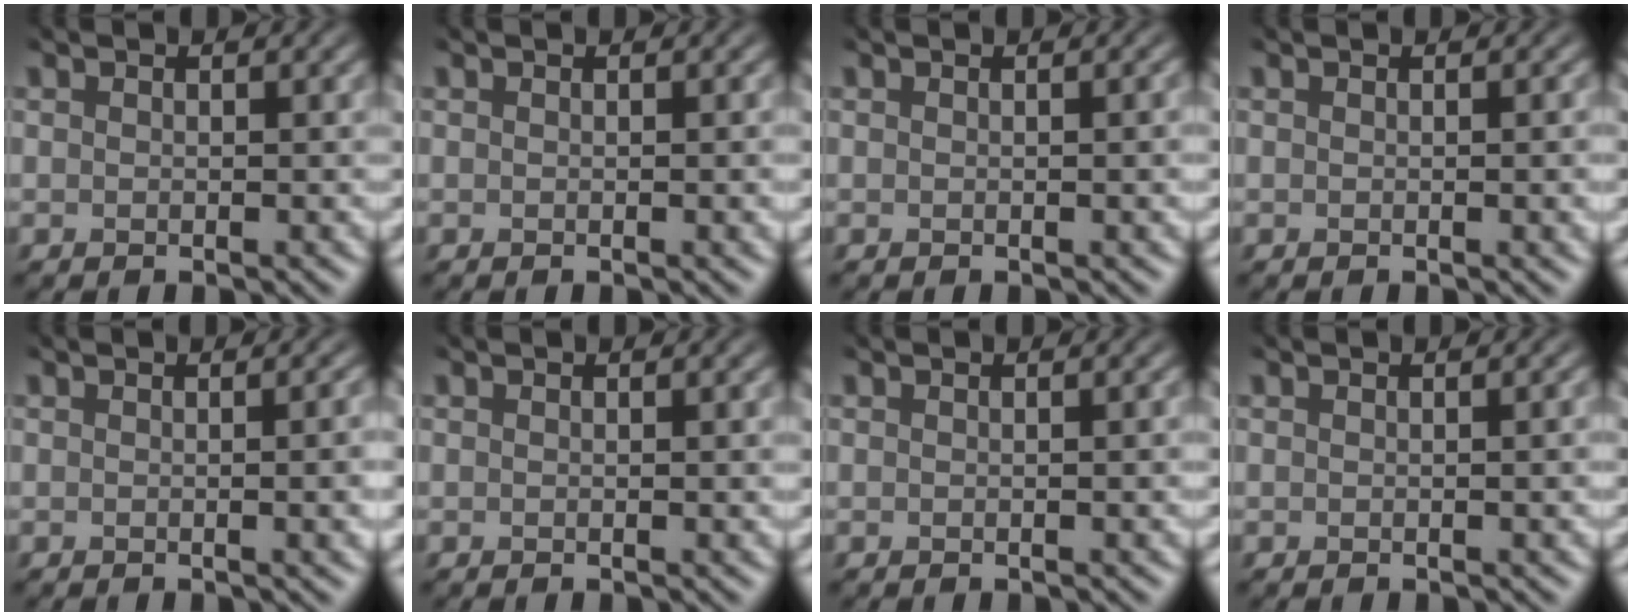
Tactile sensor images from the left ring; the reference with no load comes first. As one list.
[{"total": 1.3, "force": [0.1, 0.5, 1.2], "torque": [-0.010, 0.002, 0.000]}, {"total": 2.4, "force": [0.4, 0.9, 2.1], "torque": [-0.016, 0.008, -0.002]}, {"total": 2.7, "force": [0.3, 1.0, 2.4], "torque": [-0.021, 0.005, 0.001]}, {"total": 7.0, "force": [1.1, 3.5, 6.0], "torque": [-0.020, 0.040, -0.005]}, {"total": 1.4, "force": [0.3, 0.5, 1.3], "torque": [-0.009, 0.002, 0.003]}, {"total": 2.0, "force": [0.3, 0.8, 1.8], "torque": [-0.014, 0.006, -0.002]}, {"total": 2.7, "force": [0.5, 1.1, 2.4], "torque": [-0.016, 0.010, -0.003]}]